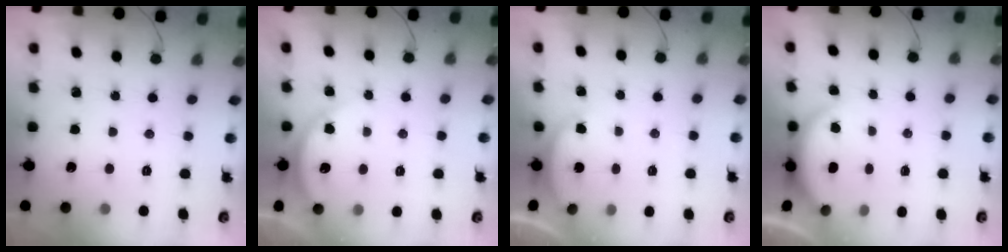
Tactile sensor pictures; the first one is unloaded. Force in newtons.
{"total": 3.0, "press": 2.9, "slide": 0.4}
{"total": 2.2, "press": 2.1, "slide": 0.5}
{"total": 2.3, "press": 2.2, "slide": 0.5}